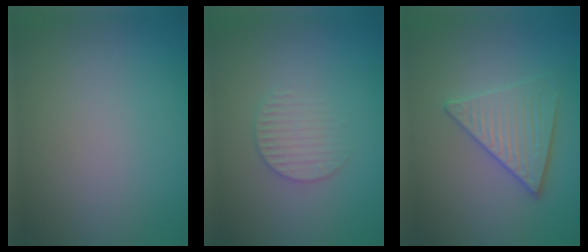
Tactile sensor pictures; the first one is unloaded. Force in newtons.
{"total": 2.2, "press": 2.1, "slide": 0.5}
{"total": 3.9, "press": 3.5, "slide": 1.7}